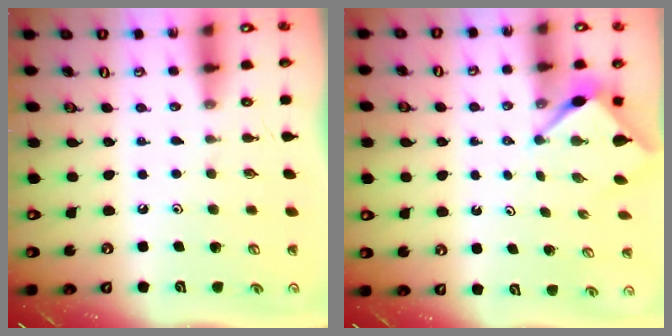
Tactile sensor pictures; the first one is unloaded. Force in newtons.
{"total": 2.9, "press": 2.9, "slide": 0.3}